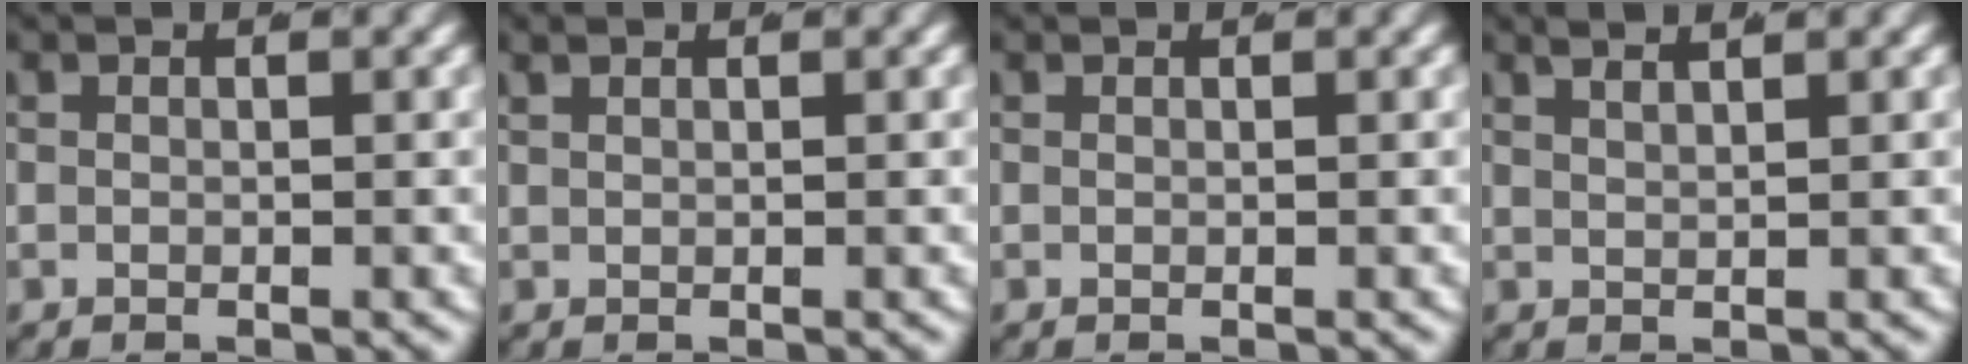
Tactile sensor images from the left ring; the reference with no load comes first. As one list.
[{"total": 0.7, "force": [0.6, -0.3, 0.2], "torque": [-0.001, 0.002, 0.013]}, {"total": 0.0}, {"total": 2.8, "force": [2.4, 0.2, 1.4], "torque": [-0.012, 0.007, 0.041]}]